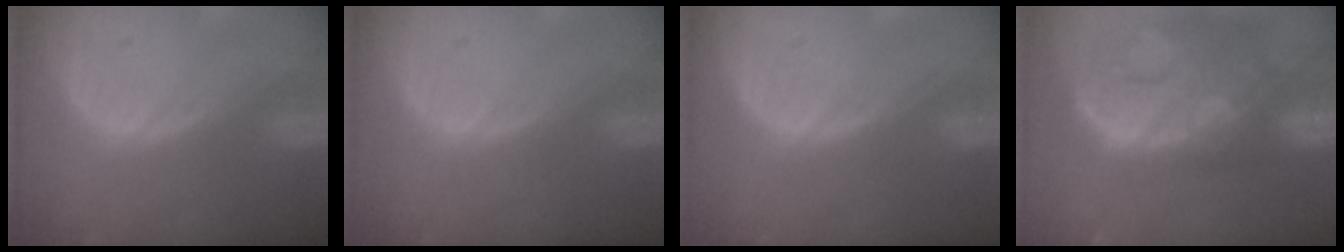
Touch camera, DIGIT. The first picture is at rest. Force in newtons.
{"total": 0.0}
{"total": 0.0}
{"total": 14.5, "press": 11.7, "slide": 8.4}